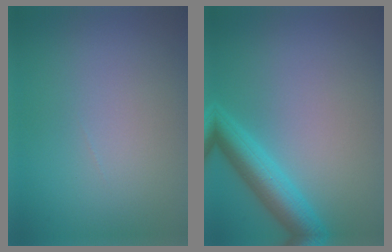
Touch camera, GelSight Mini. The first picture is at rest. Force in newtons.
{"total": 4.5, "press": 4.4, "slide": 0.2}